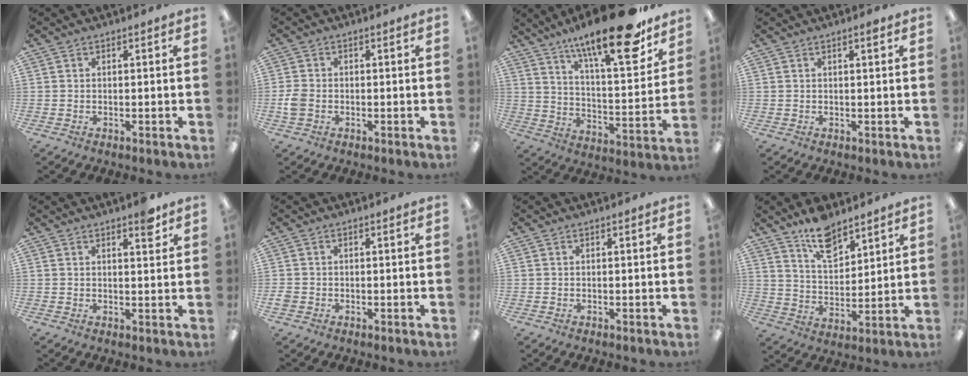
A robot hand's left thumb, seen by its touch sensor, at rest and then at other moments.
{"total": 3.4, "force": [-0.9, 2.5, 2.1], "torque": [-0.050, 0.002, -0.019]}
{"total": 23.1, "force": [16.2, 5.5, 15.4], "torque": [-0.233, -0.108, 0.259]}
{"total": 1.5, "force": [0.9, 0.2, 1.2], "torque": [-0.016, -0.002, 0.013]}
{"total": 4.2, "force": [3.0, 1.2, 2.7], "torque": [-0.027, -0.014, 0.045]}
{"total": 1.6, "force": [-0.5, 1.3, 0.6], "torque": [-0.010, 0.002, -0.010]}
{"total": 0.0}
{"total": 10.7, "force": [8.3, 5.0, 4.7], "torque": [-0.070, -0.049, 0.147]}